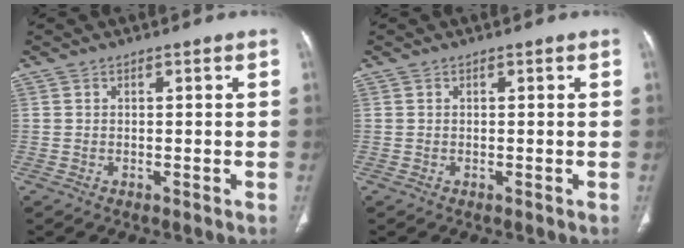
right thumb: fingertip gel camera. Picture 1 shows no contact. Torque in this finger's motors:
{"motor_torque": [0.80, 0.80, -0.19, -0.18, 0.00]}